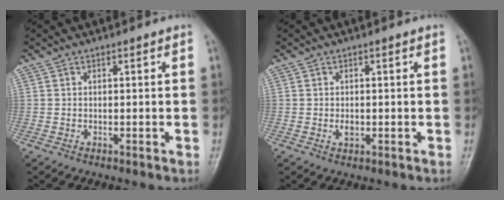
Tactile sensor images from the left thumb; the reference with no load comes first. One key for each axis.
{"total": 1.7, "fx": 0.0, "fy": 1.0, "fz": 1.4, "tx": -0.018, "ty": -0.002, "tz": 0.001}